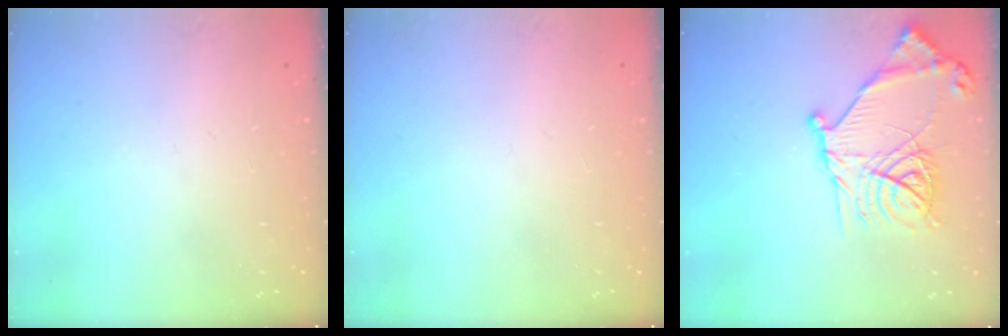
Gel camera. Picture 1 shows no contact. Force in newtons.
{"total": 0.0}
{"total": 18.8, "press": 18.7, "slide": 2.0}